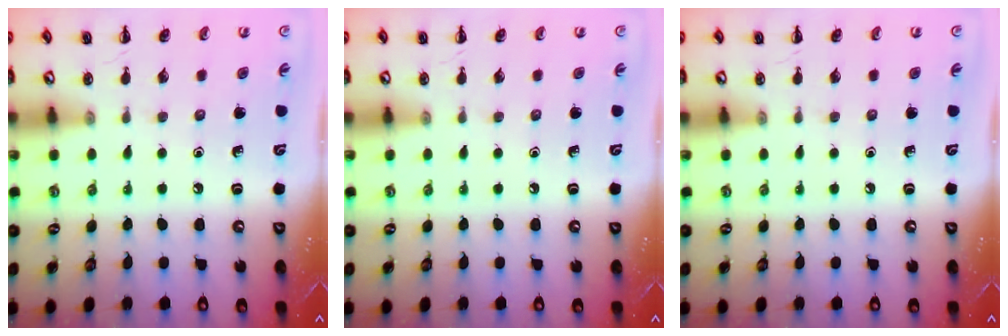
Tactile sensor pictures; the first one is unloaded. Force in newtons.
{"total": 0.0}
{"total": 0.0}